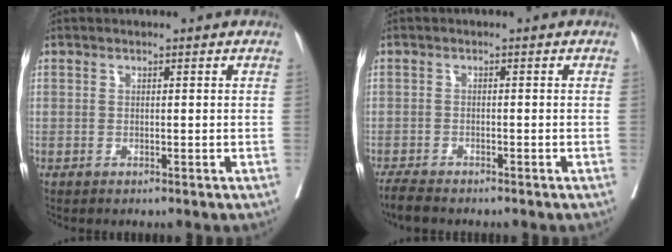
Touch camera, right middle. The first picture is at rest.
{"total": 3.4, "force": [-3.1, 0.6, 1.4], "torque": [-0.025, -0.010, -0.052]}